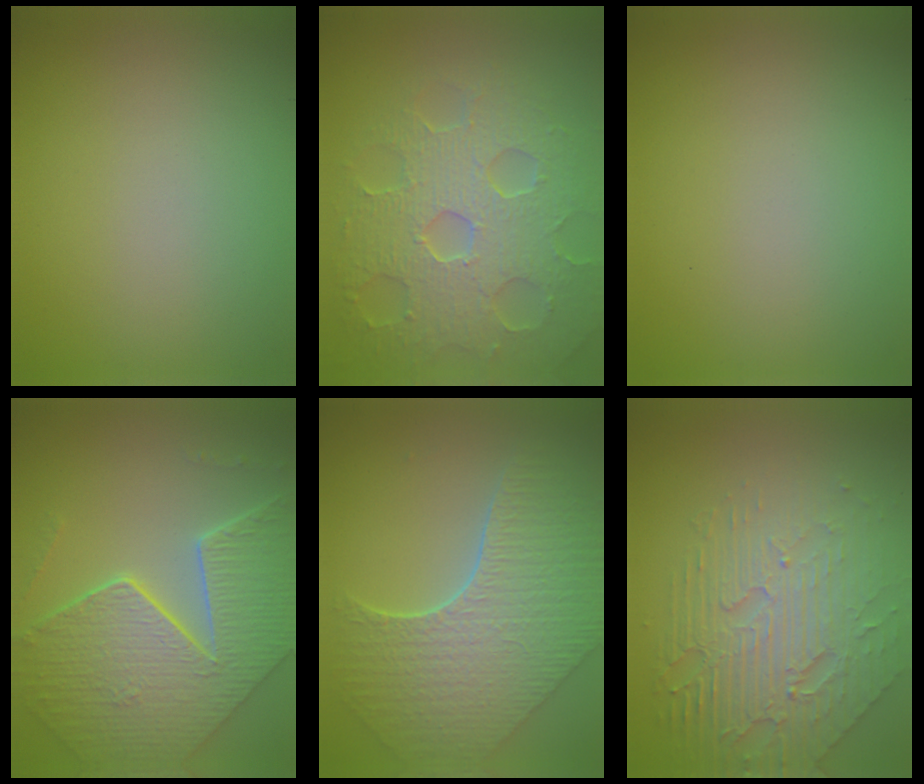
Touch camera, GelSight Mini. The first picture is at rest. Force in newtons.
{"total": 8.1, "press": 5.8, "slide": 5.8}
{"total": 0.0}
{"total": 9.2, "press": 6.6, "slide": 6.4}
{"total": 8.4, "press": 6.1, "slide": 5.7}
{"total": 7.1, "press": 5.1, "slide": 5.0}